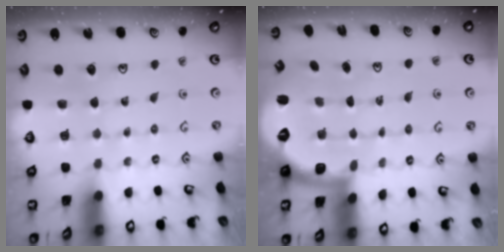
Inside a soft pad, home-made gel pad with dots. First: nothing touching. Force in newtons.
{"total": 2.5, "press": 2.0, "slide": 1.6}